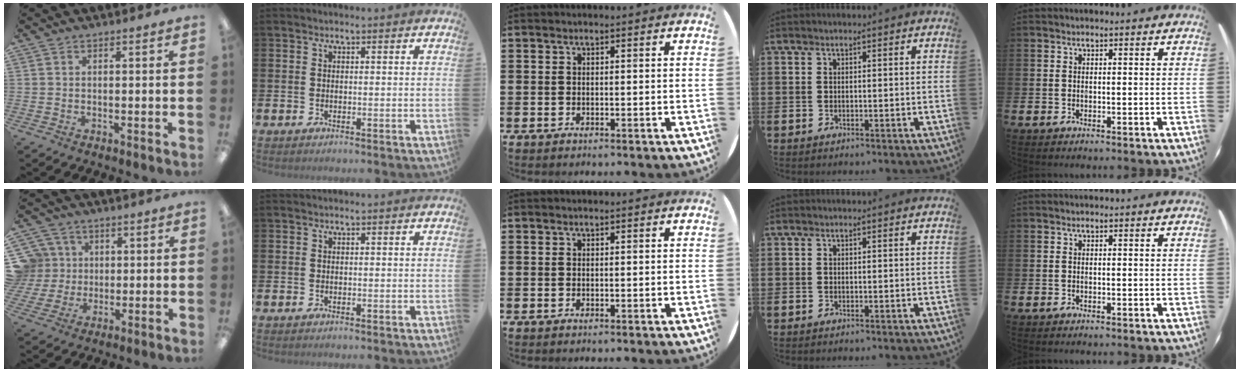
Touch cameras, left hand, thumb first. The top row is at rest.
{"thumb": {"total": 9.4, "force": [2.5, 9.0, 1.4], "torque": [-0.051, -0.006, 0.055]}}